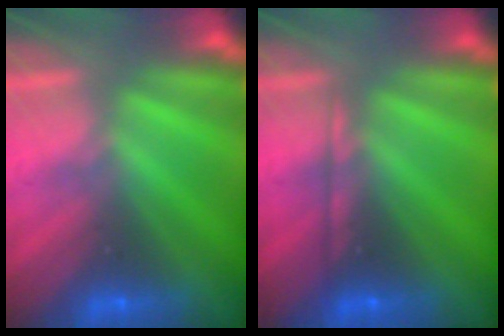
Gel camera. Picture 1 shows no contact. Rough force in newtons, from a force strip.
{"total": 2.1}